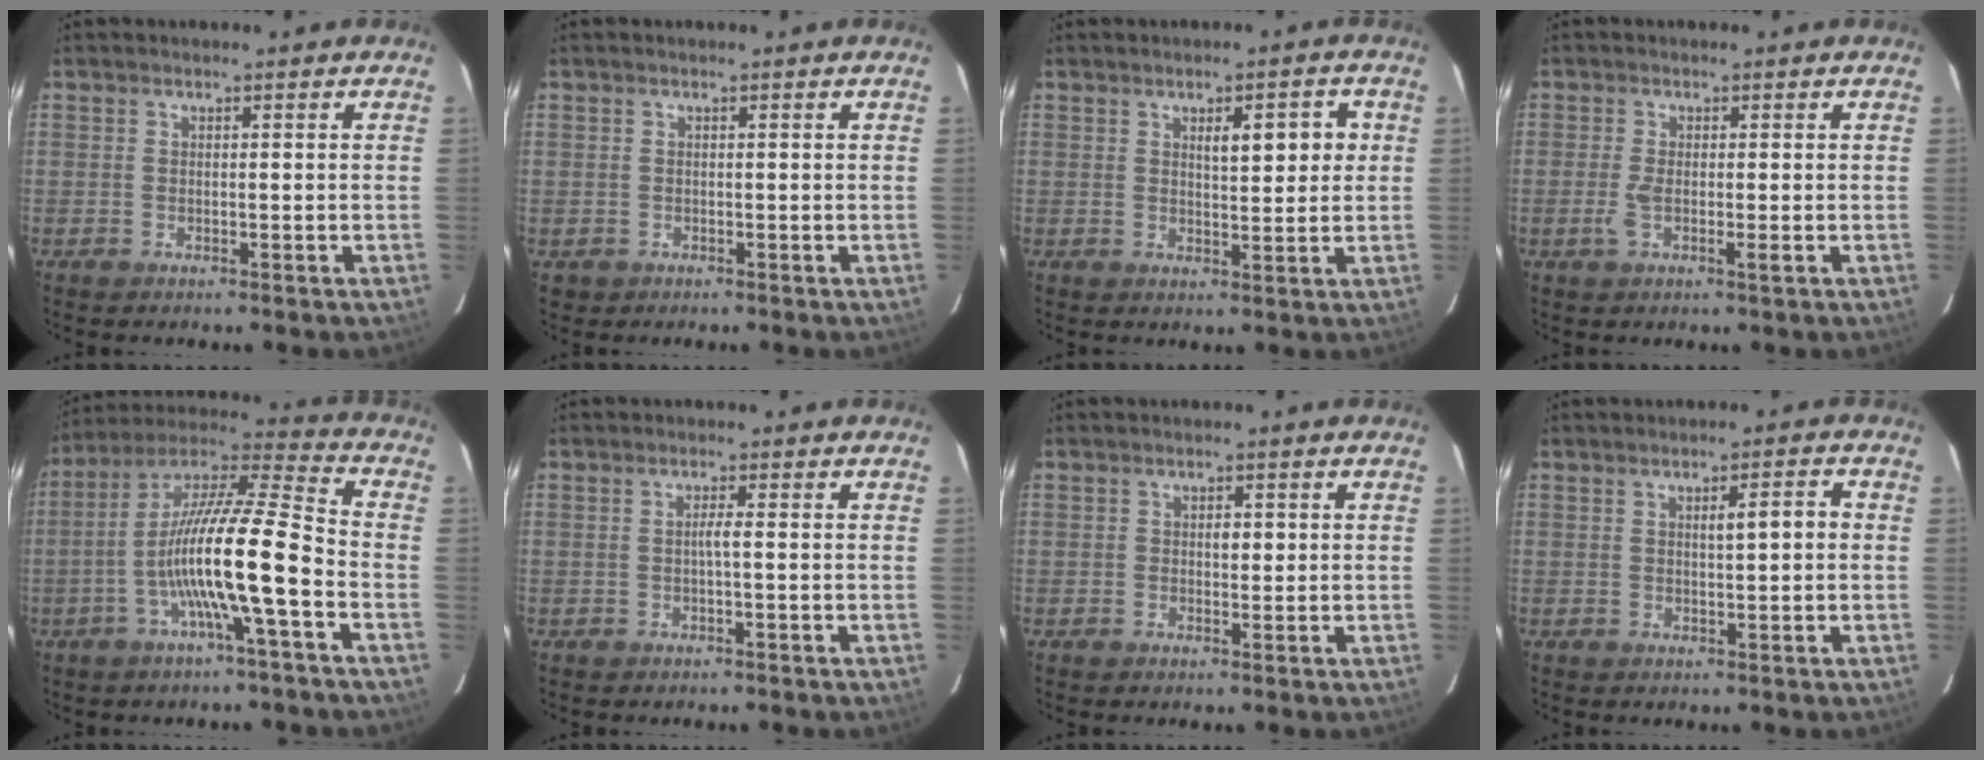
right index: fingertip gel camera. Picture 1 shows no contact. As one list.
[{"total": 1.3, "force": [-0.3, 1.3, 0.0], "torque": [-0.001, 0.007, -0.001]}, {"total": 5.2, "force": [1.6, 1.6, 4.7], "torque": [-0.069, 0.009, 0.026]}, {"total": 3.1, "force": [-0.8, 0.6, 2.9], "torque": [-0.057, -0.005, -0.012]}, {"total": 15.7, "force": [-4.4, 0.2, 15.1], "torque": [-0.277, 0.014, -0.086]}, {"total": 1.3, "force": [-0.2, -0.2, 1.3], "torque": [-0.023, 0.002, -0.004]}, {"total": 1.8, "force": [0.2, 1.0, 1.5], "torque": [-0.023, 0.002, 0.003]}, {"total": 3.4, "force": [0.4, 0.4, 3.3], "torque": [-0.054, 0.008, 0.008]}]